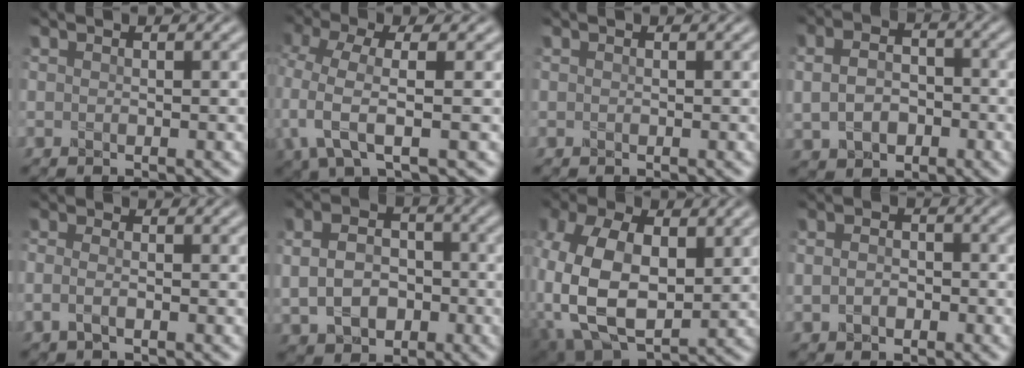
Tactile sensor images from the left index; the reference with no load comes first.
{"total": 4.8, "force": [-0.4, 1.5, 4.5], "torque": [-0.103, -0.009, -0.012]}
{"total": 0.0}
{"total": 4.2, "force": [-0.4, 3.1, 2.7], "torque": [-0.057, -0.001, -0.009]}
{"total": 1.5, "force": [-0.4, 0.7, 1.3], "torque": [-0.031, 0.000, -0.015]}
{"total": 5.4, "force": [-0.3, 4.2, 3.5], "torque": [-0.070, -0.002, -0.010]}
{"total": 10.5, "force": [0.0, 6.5, 8.3], "torque": [-0.193, 0.002, 0.002]}
{"total": 2.1, "force": [-0.4, 1.6, 1.3], "torque": [-0.030, 0.002, -0.013]}